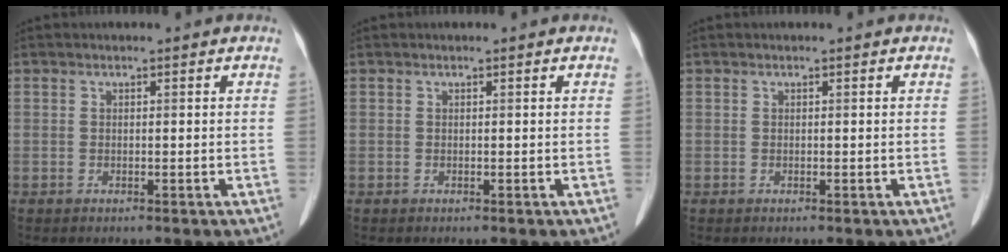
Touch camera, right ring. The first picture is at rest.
{"total": 0.0}
{"total": 0.0}